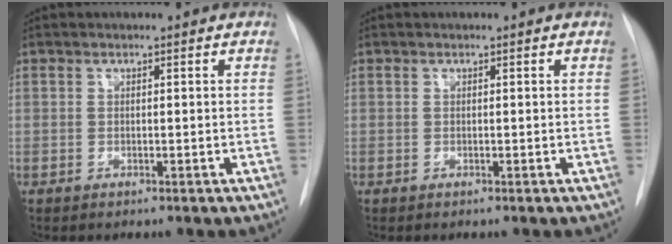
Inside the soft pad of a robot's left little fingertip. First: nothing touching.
{"total": 0.0}